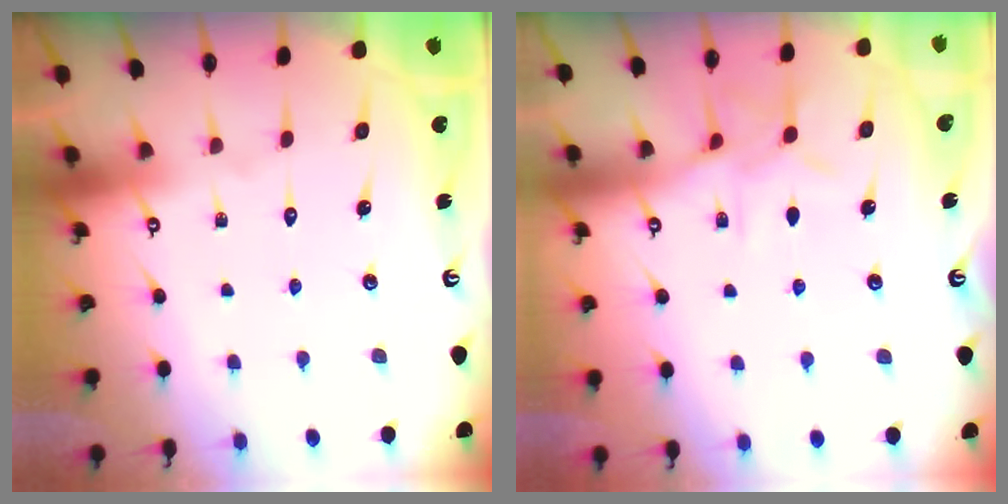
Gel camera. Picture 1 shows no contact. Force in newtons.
{"total": 8.5, "press": 8.5, "slide": 0.5}